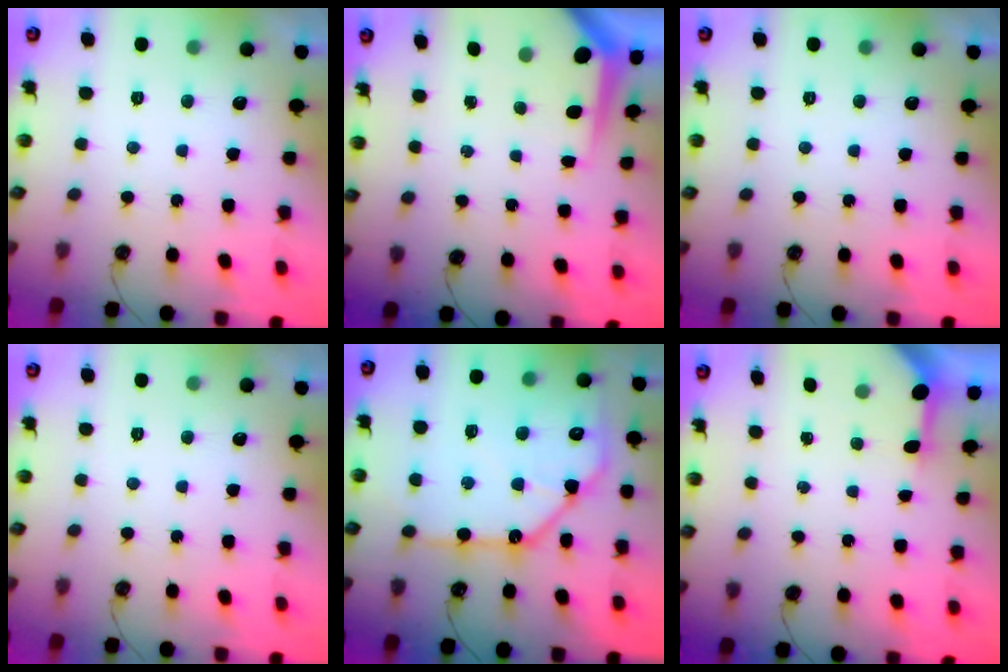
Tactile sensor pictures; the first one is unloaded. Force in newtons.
{"total": 5.7, "press": 5.7, "slide": 0.5}
{"total": 0.0}
{"total": 0.0}
{"total": 19.1, "press": 19.1, "slide": 1.0}
{"total": 3.3, "press": 3.3, "slide": 0.3}